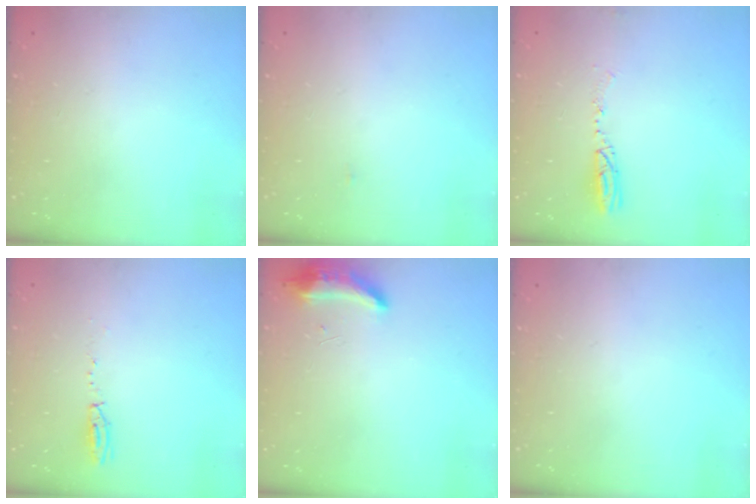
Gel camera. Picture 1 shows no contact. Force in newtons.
{"total": 9.0, "press": 1.8, "slide": 8.9}
{"total": 4.3, "press": 4.3, "slide": 0.8}
{"total": 3.8, "press": 3.7, "slide": 0.9}
{"total": 13.6, "press": 9.8, "slide": 9.5}
{"total": 0.0}